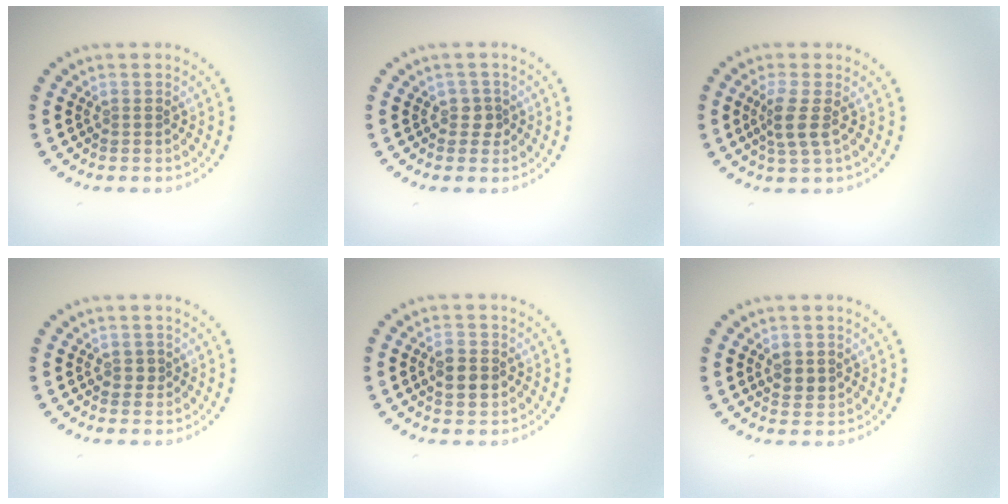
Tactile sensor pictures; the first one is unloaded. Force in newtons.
{"total": 1.3, "press": 1.1, "slide": 0.7}
{"total": 2.4, "press": 1.9, "slide": 1.5}
{"total": 1.0, "press": 1.0, "slide": 0.3}
{"total": 3.0, "press": 3.0, "slide": 0.1}
{"total": 1.8, "press": 1.7, "slide": 0.4}